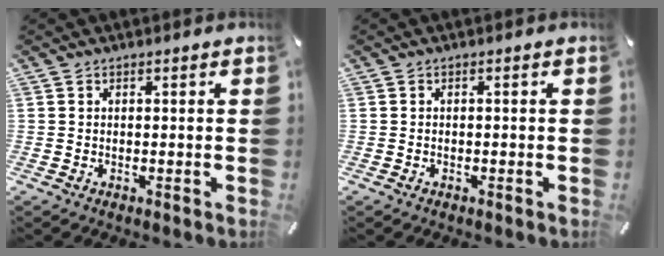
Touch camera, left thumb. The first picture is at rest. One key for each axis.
{"total": 0.6, "fx": -0.4, "fy": 0.3, "fz": 0.4, "tx": -0.009, "ty": -0.001, "tz": -0.008}